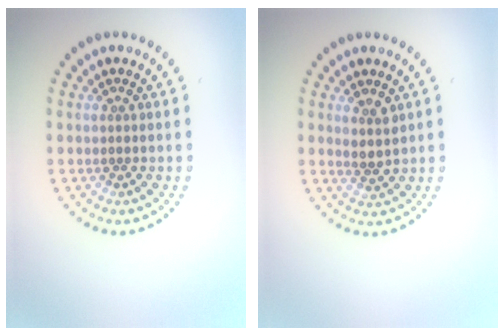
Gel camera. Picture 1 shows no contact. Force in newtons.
{"total": 2.0, "press": 1.5, "slide": 1.3}